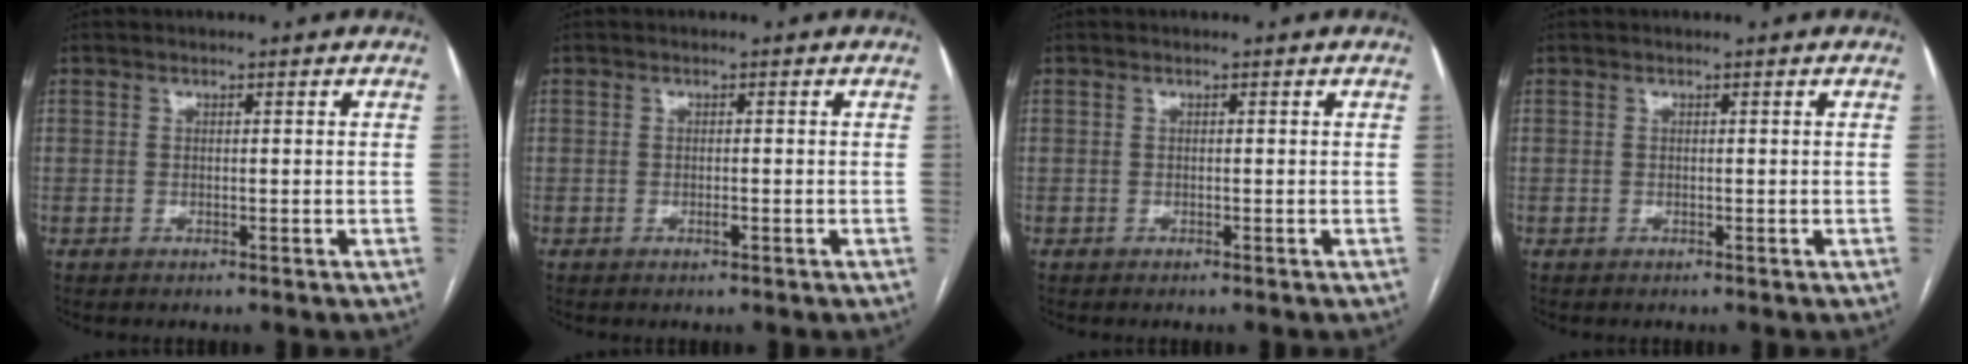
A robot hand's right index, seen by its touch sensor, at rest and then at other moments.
{"total": 0.8, "force": [-0.3, 0.3, 0.8], "torque": [-0.014, -0.001, -0.003]}
{"total": 0.0}
{"total": 0.0}